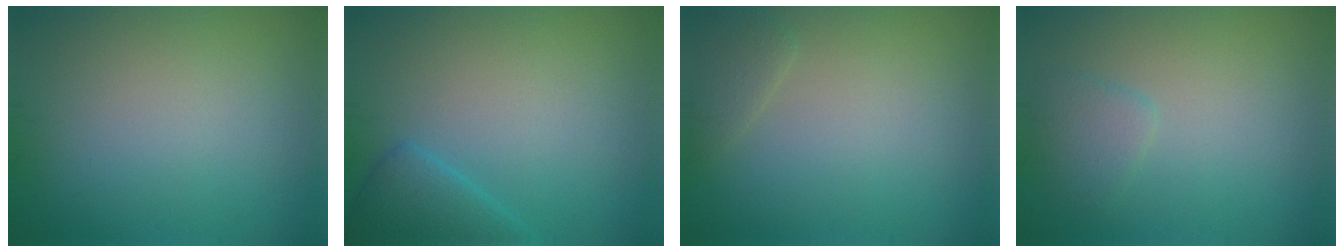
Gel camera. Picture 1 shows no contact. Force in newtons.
{"total": 2.7, "press": 2.7, "slide": 0.2}
{"total": 1.3, "press": 1.3, "slide": 0.2}
{"total": 1.7, "press": 1.7, "slide": 0.2}